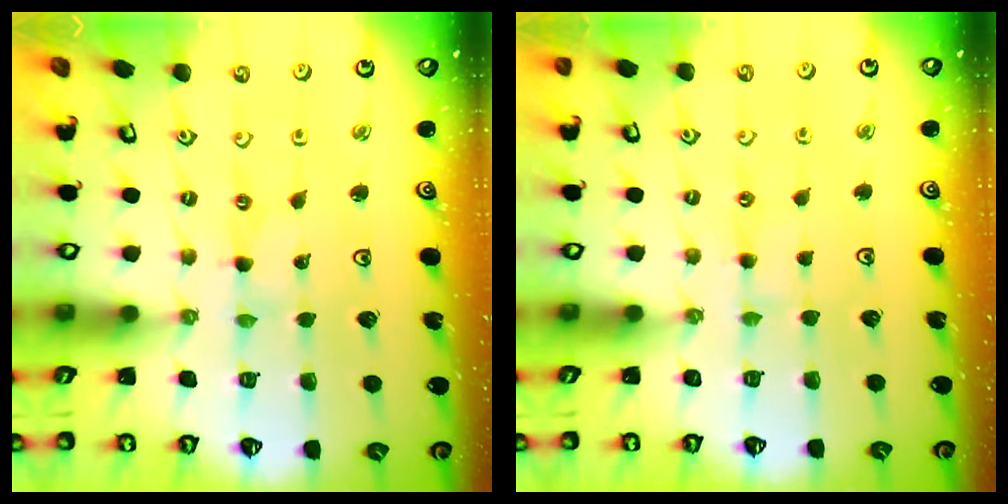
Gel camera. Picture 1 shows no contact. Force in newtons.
{"total": 2.6, "press": 2.6, "slide": 0.5}